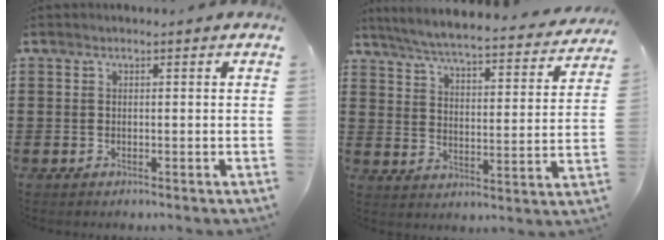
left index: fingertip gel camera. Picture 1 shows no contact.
{"total": 5.5, "force": [5.2, -0.3, 1.7], "torque": [-0.059, -0.039, 0.085]}